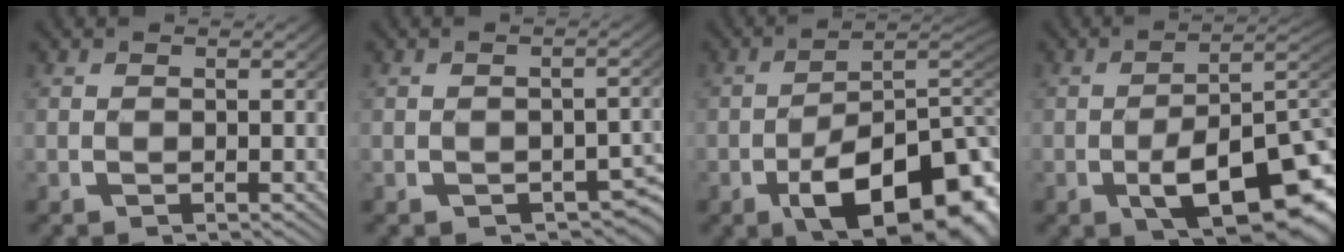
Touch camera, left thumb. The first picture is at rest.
{"total": 3.0, "force": [-1.4, 1.7, 2.0], "torque": [-0.017, -0.014, -0.014]}
{"total": 16.2, "force": [-4.3, 9.5, 12.4], "torque": [-0.188, -0.061, -0.041]}
{"total": 12.8, "force": [-3.2, 6.9, 10.2], "torque": [-0.145, -0.038, -0.028]}